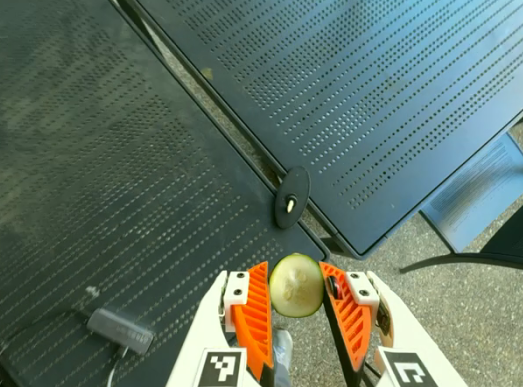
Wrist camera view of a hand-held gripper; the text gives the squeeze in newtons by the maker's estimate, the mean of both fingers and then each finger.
{"total": 7.3, "left": 6.7, "right": 7.9}